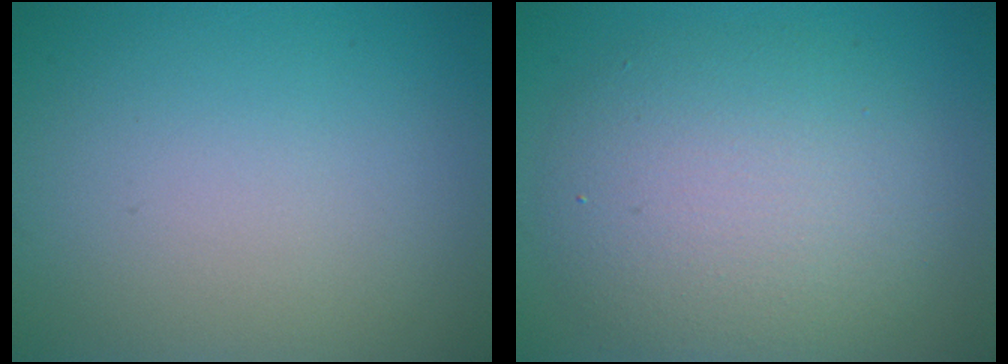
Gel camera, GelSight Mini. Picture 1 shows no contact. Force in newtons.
{"total": 6.7, "press": 6.7, "slide": 0.3}